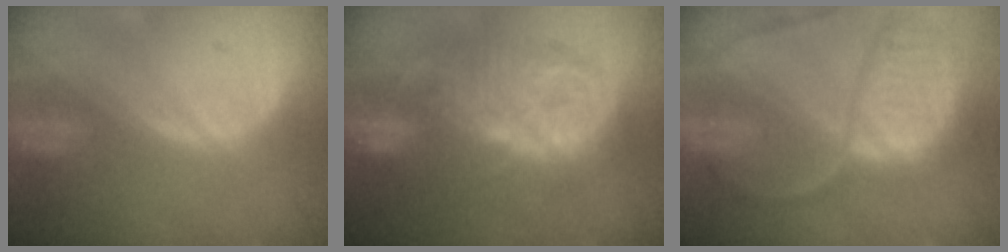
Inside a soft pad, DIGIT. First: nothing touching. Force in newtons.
{"total": 11.6, "press": 11.5, "slide": 0.8}
{"total": 11.0, "press": 9.2, "slide": 6.1}